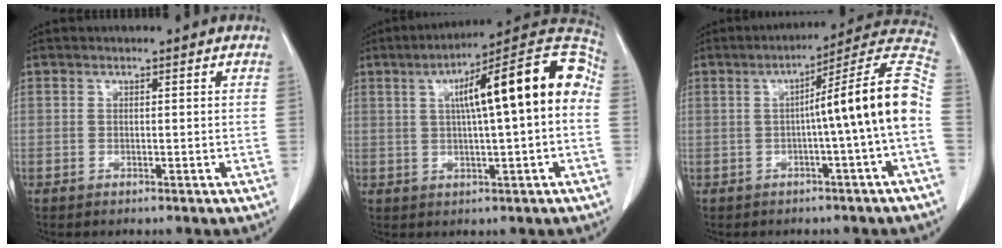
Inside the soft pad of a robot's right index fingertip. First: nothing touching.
{"total": 16.6, "force": [2.5, 2.2, 16.3], "torque": [-0.231, 0.046, 0.031]}
{"total": 13.8, "force": [-1.3, -1.3, 13.6], "torque": [-0.179, 0.033, -0.027]}